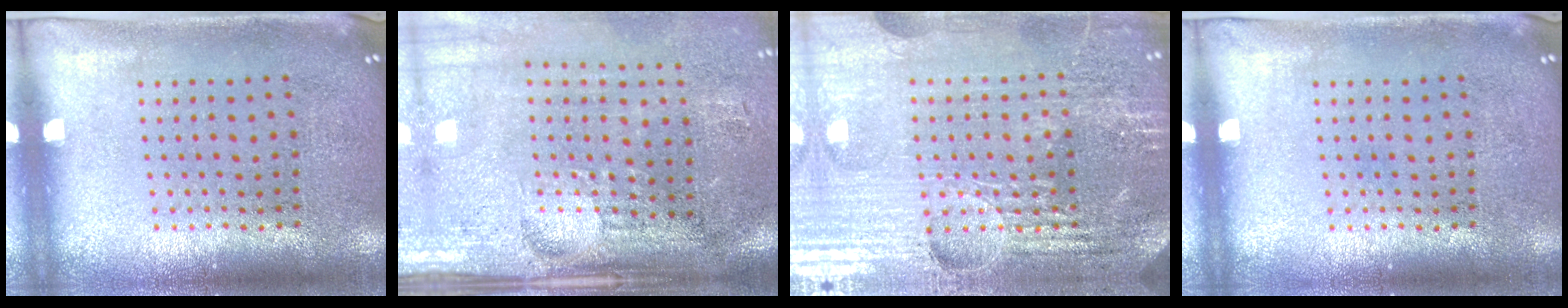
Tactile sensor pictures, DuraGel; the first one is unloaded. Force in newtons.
{"total": 4.7, "press": 3.9, "slide": 2.6}
{"total": 5.5, "press": 5.0, "slide": 2.3}
{"total": 0.0}